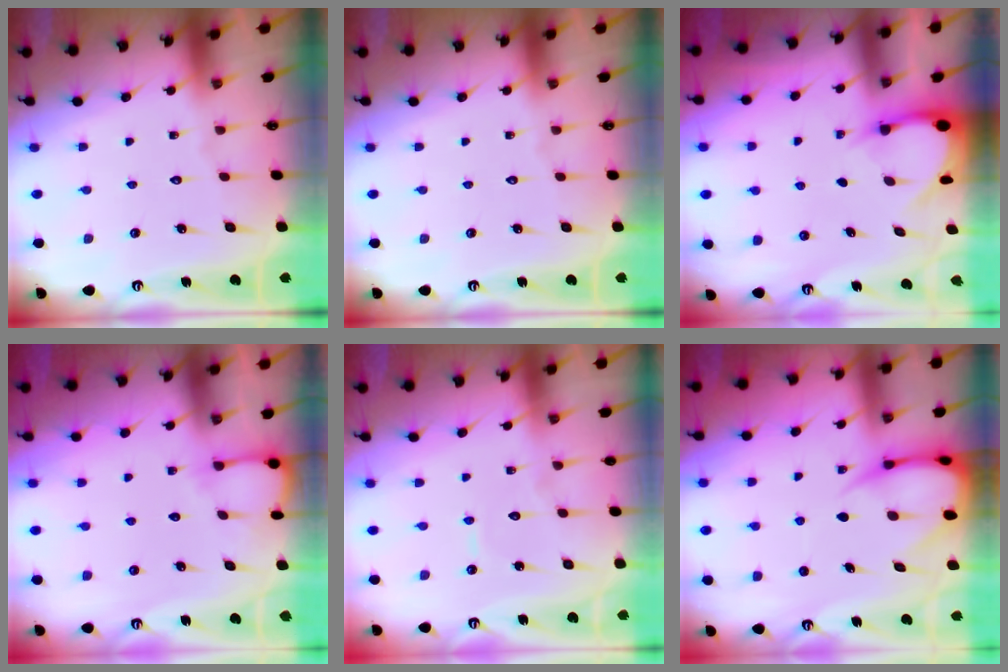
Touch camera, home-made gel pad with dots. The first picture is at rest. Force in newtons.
{"total": 0.0}
{"total": 3.3, "press": 3.2, "slide": 0.2}
{"total": 3.3, "press": 3.3, "slide": 0.4}
{"total": 4.6, "press": 4.6, "slide": 0.3}
{"total": 6.8, "press": 6.7, "slide": 0.8}